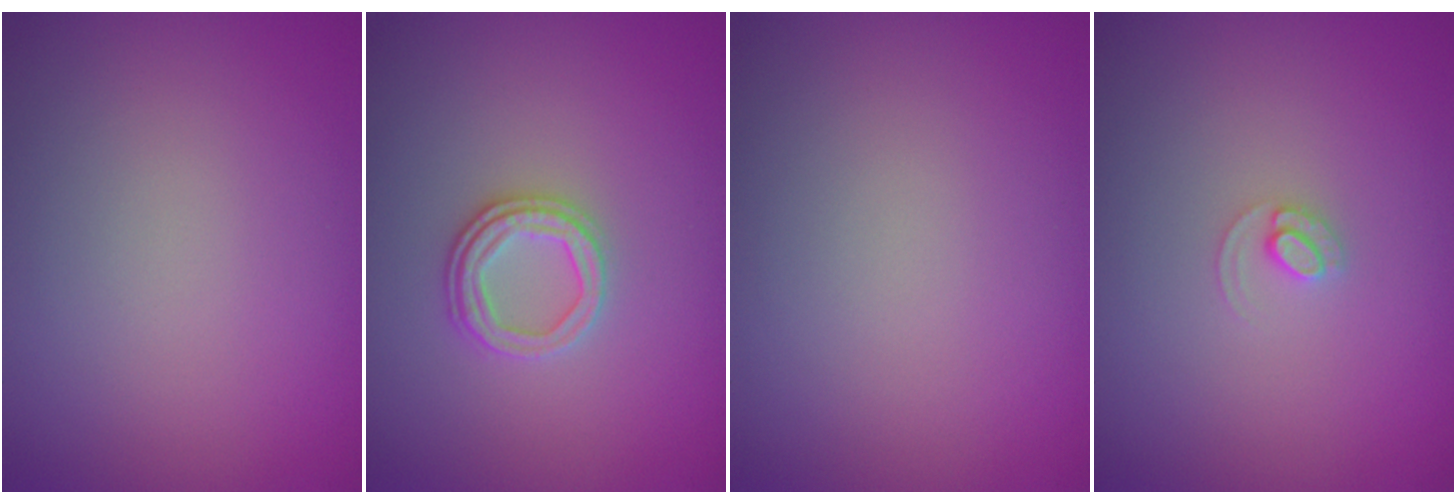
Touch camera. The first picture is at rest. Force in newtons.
{"total": 2.5, "press": 2.4, "slide": 0.8}
{"total": 0.0}
{"total": 1.2, "press": 1.2, "slide": 0.0}